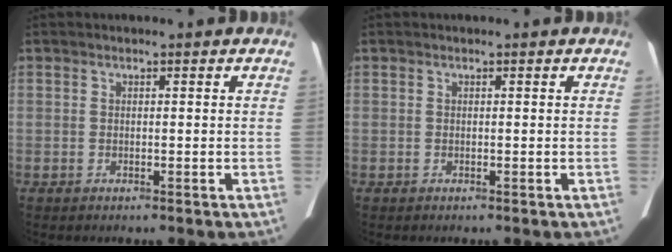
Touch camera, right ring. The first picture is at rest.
{"total": 0.0}